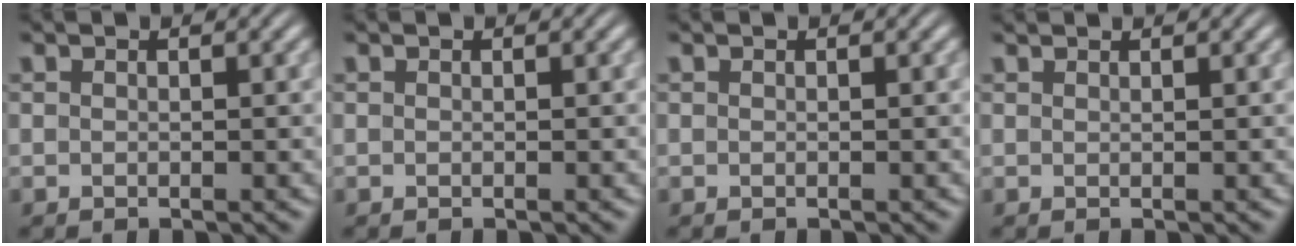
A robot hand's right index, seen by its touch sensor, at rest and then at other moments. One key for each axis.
{"total": 0.0}
{"total": 0.0}
{"total": 0.8, "fx": 0.7, "fy": -0.3, "fz": -0.1, "tx": 0.009, "ty": 0.001, "tz": 0.013}